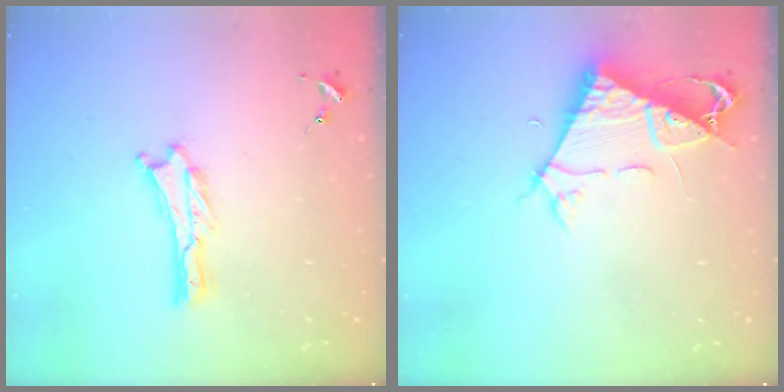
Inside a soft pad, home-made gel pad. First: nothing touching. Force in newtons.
{"total": 7.6, "press": 7.6, "slide": 1.0}